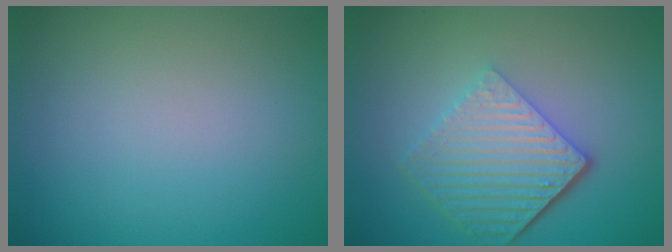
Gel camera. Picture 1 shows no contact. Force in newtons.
{"total": 5.8, "press": 4.2, "slide": 4.1}